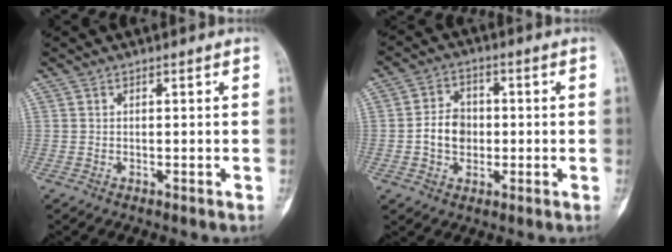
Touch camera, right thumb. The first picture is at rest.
{"total": 7.0, "force": [-0.7, 5.6, 4.2], "torque": [-0.049, 0.016, -0.017]}